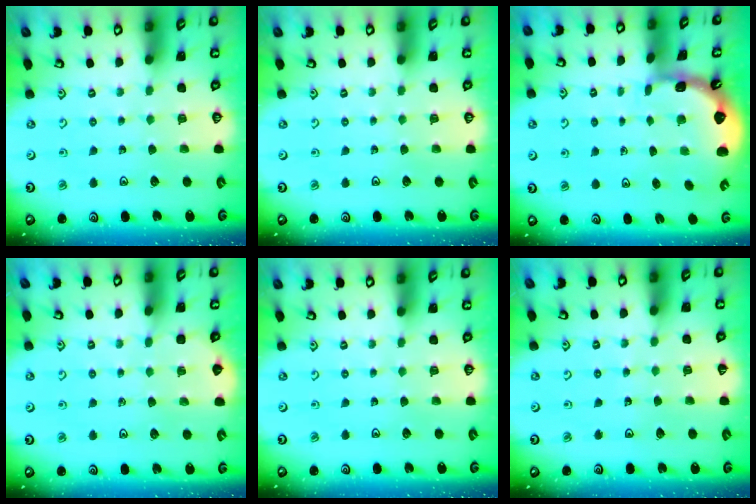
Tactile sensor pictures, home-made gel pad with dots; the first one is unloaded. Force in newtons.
{"total": 0.0}
{"total": 1.5, "press": 1.5, "slide": 0.2}
{"total": 1.4, "press": 1.3, "slide": 0.3}
{"total": 0.0}
{"total": 1.7, "press": 1.7, "slide": 0.1}